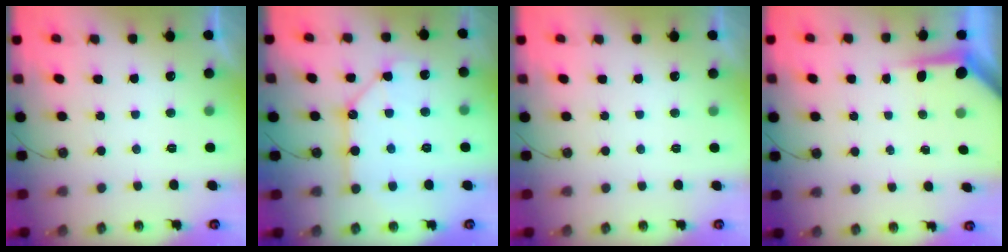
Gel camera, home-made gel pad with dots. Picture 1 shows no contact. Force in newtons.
{"total": 11.1, "press": 11.1, "slide": 0.9}
{"total": 0.0}
{"total": 4.0, "press": 4.0, "slide": 0.4}